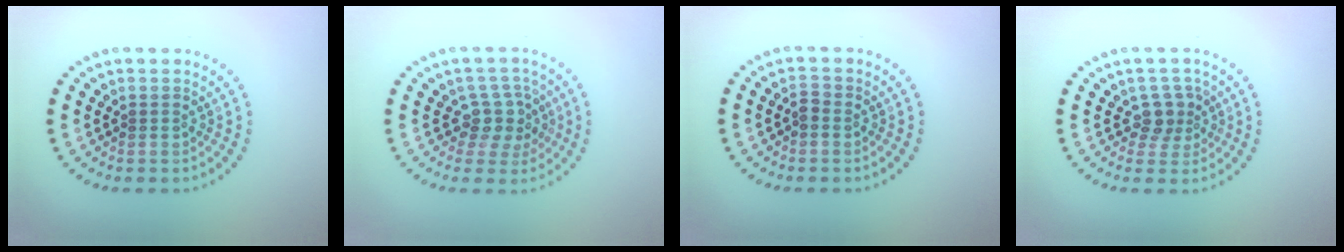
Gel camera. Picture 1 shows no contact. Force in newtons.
{"total": 2.9, "press": 2.3, "slide": 1.8}
{"total": 1.1, "press": 1.0, "slide": 0.2}
{"total": 2.2, "press": 1.7, "slide": 1.3}